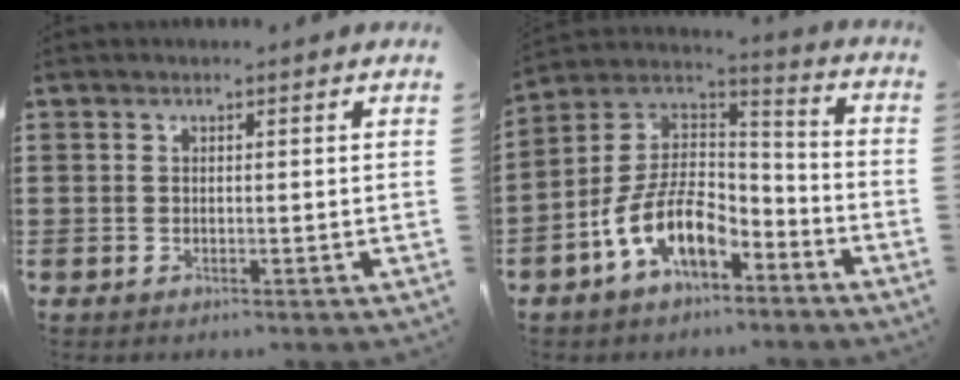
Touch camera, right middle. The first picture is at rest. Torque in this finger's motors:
{"motor_torque": [2.14, 0.00, 1.05, 0.21]}